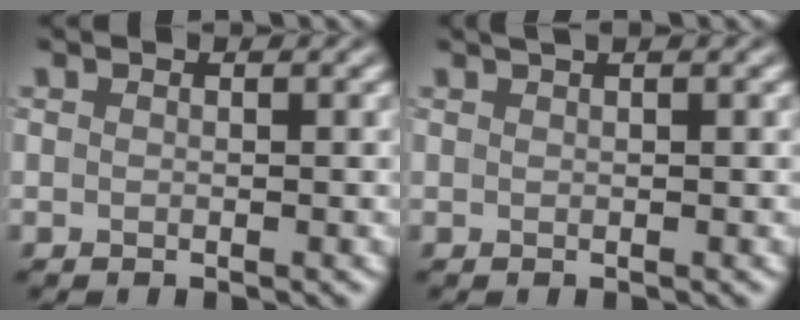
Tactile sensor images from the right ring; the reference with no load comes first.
{"total": 1.4, "force": [1.0, 0.4, 1.0], "torque": [-0.010, 0.000, 0.008]}